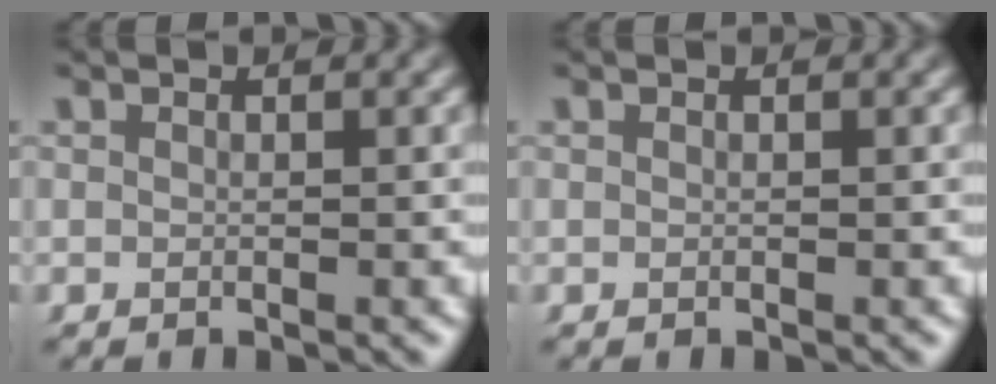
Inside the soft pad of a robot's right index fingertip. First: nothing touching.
{"total": 0.0}